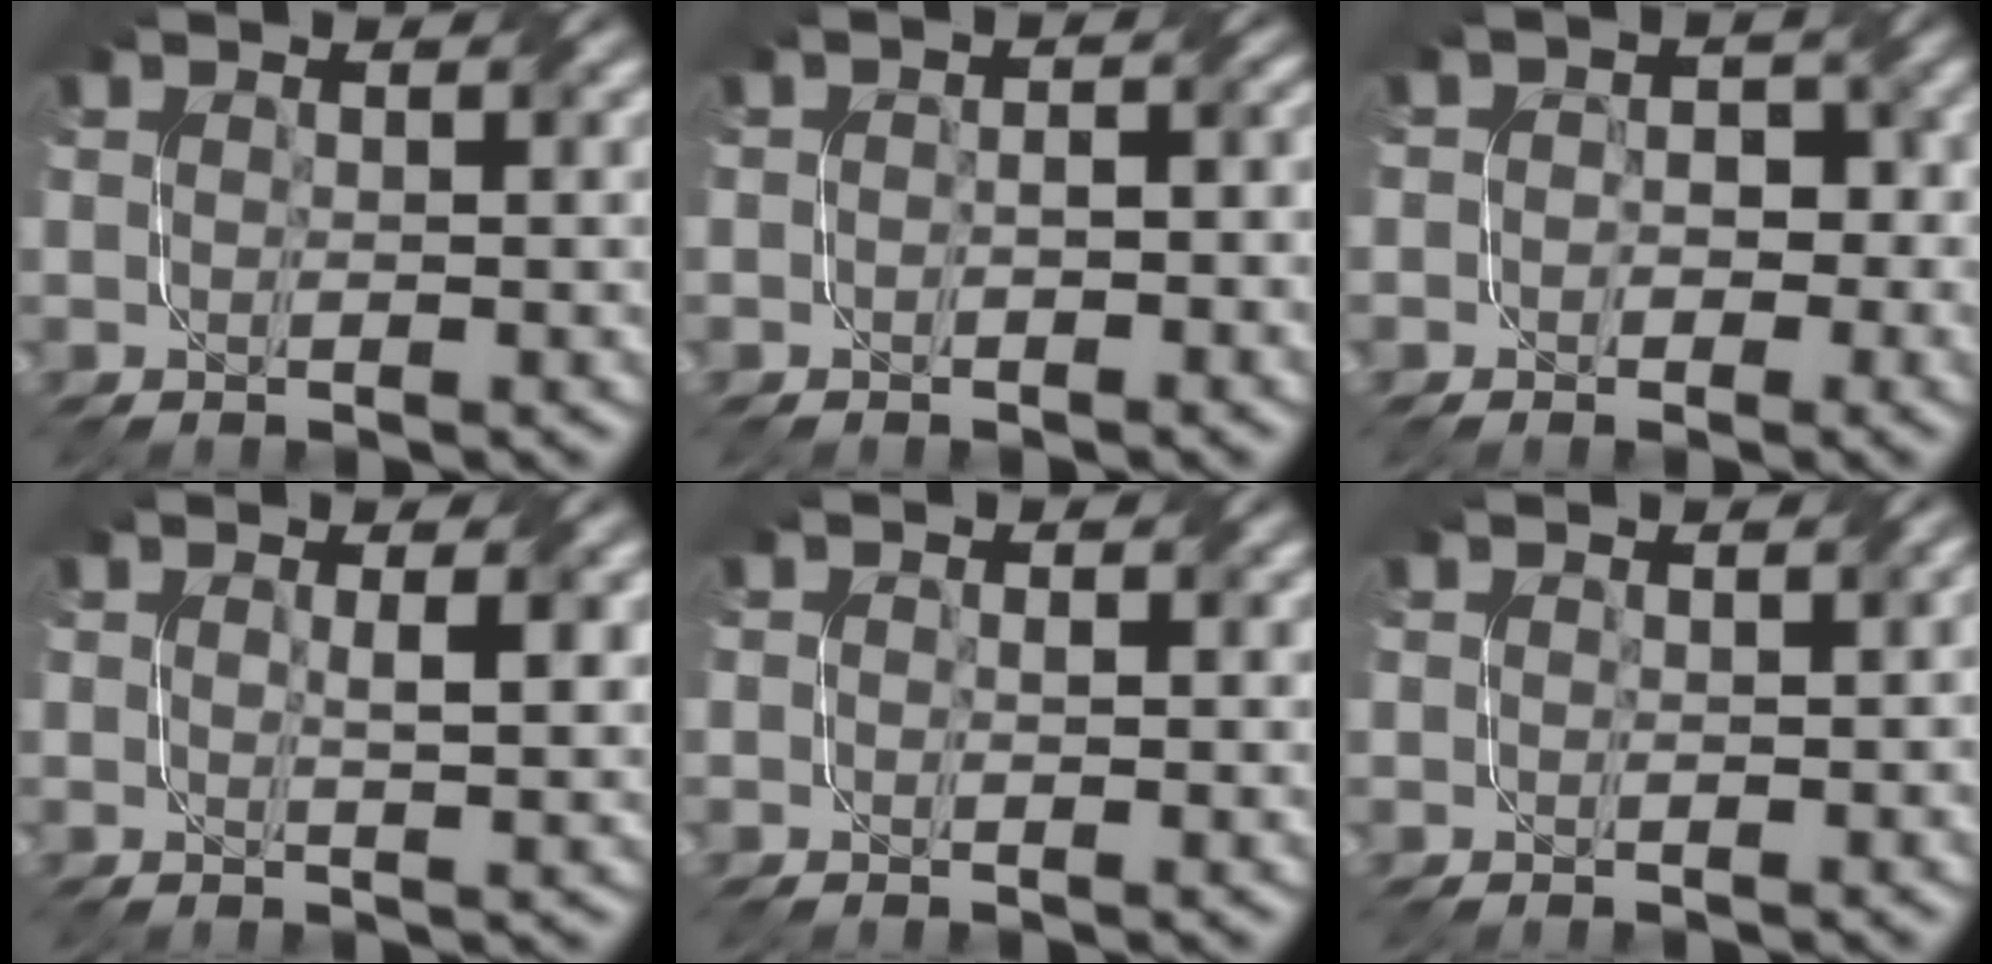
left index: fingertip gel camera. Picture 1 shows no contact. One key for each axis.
{"total": 2.5, "fx": -0.4, "fy": 1.6, "fz": 1.9, "tx": -0.022, "ty": 0.002, "tz": -0.006}
{"total": 3.4, "fx": -0.1, "fy": 2.9, "fz": 1.8, "tx": 0.002, "ty": 0.005, "tz": -0.020}
{"total": 2.0, "fx": 0.5, "fy": 0.4, "fz": 1.9, "tx": -0.025, "ty": 0.000, "tz": 0.008}
{"total": 0.9, "fx": 0.1, "fy": 0.6, "fz": 0.7, "tx": -0.007, "ty": -0.002, "tz": 0.000}
{"total": 0.6, "fx": 0.1, "fy": 0.3, "fz": 0.6, "tx": -0.007, "ty": 0.004, "tz": 0.003}